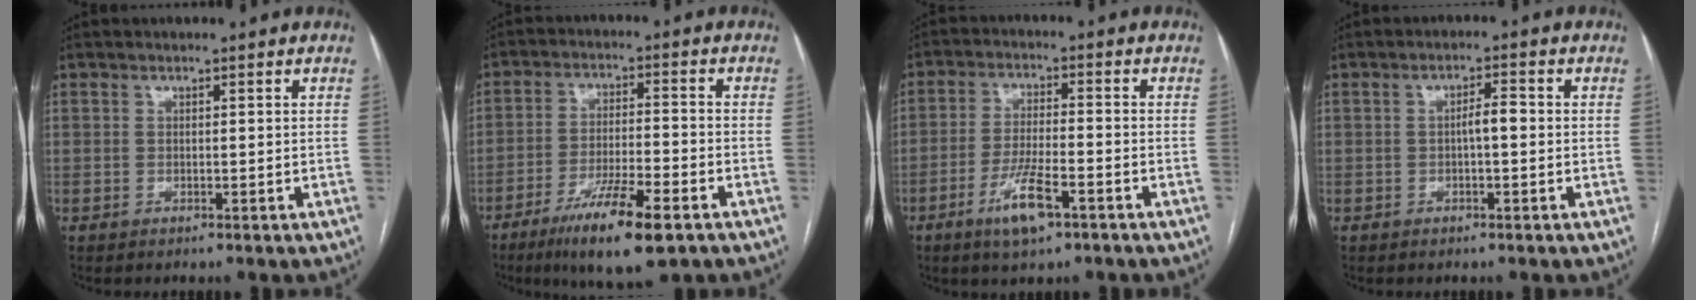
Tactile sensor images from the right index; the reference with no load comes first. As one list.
[{"total": 12.0, "force": [-7.1, 1.5, 9.5], "torque": [-0.171, -0.025, -0.117]}, {"total": 7.5, "force": [-4.1, 1.3, 6.1], "torque": [-0.121, -0.010, -0.070]}, {"total": 2.7, "force": [-0.3, 0.6, 2.6], "torque": [-0.040, 0.006, -0.005]}]